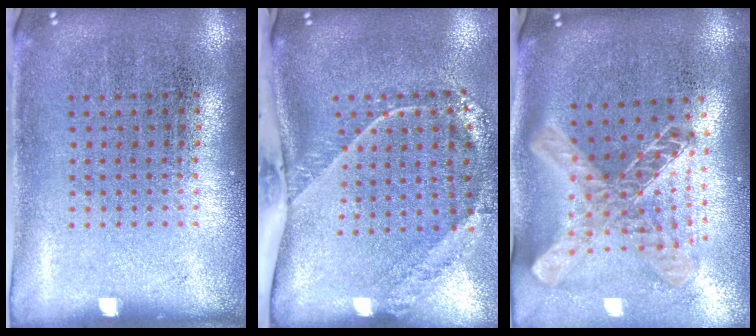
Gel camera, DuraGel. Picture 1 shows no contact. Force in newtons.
{"total": 2.7, "press": 1.8, "slide": 2.0}
{"total": 1.9, "press": 1.6, "slide": 1.1}